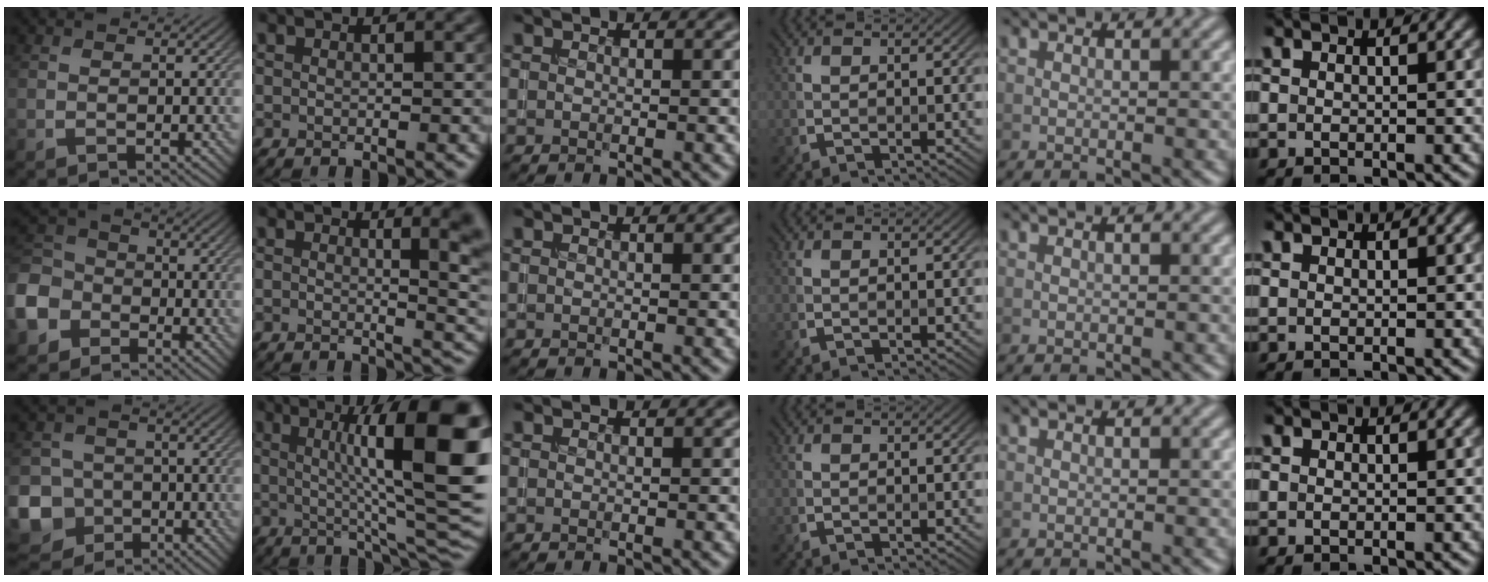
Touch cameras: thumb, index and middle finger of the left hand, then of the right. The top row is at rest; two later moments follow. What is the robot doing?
{"motion": "insert", "object": "coin"}